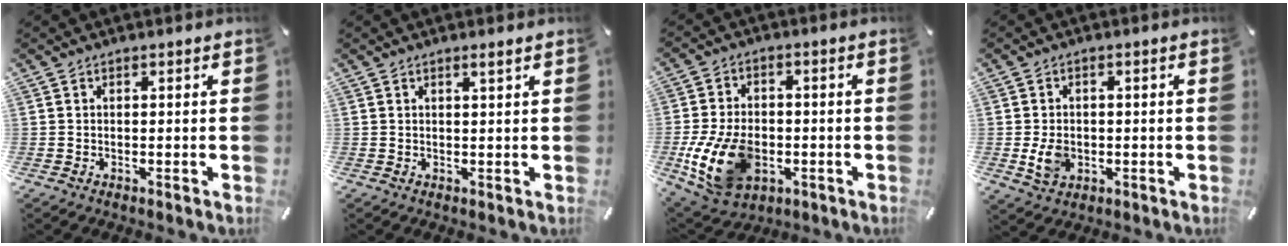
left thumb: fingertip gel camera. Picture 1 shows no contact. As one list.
[{"total": 1.3, "force": [0.9, 0.0, 0.9], "torque": [-0.018, -0.002, 0.016]}, {"total": 15.0, "force": [-3.8, 10.3, 10.2], "torque": [-0.222, 0.003, -0.068]}, {"total": 5.4, "force": [-0.8, 4.1, 3.5], "torque": [-0.064, -0.005, -0.018]}]